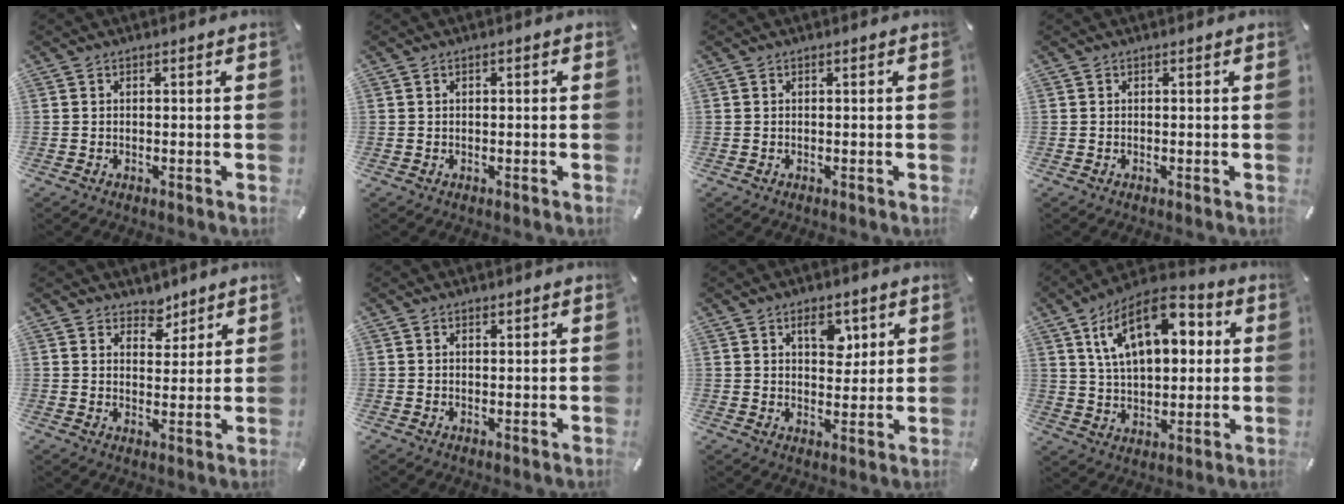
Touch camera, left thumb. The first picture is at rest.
{"total": 0.7, "force": [-0.1, 0.4, 0.5], "torque": [-0.009, 0.002, -0.003]}
{"total": 0.0}
{"total": 0.0}
{"total": 4.9, "force": [3.9, 3.0, 0.2], "torque": [0.012, -0.027, 0.066]}
{"total": 0.7, "force": [0.5, 0.4, 0.3], "torque": [-0.006, 0.001, 0.009]}
{"total": 6.9, "force": [3.2, 4.3, 4.3], "torque": [-0.040, -0.014, 0.047]}
{"total": 17.2, "force": [7.1, 9.5, 12.4], "torque": [-0.224, -0.008, 0.119]}